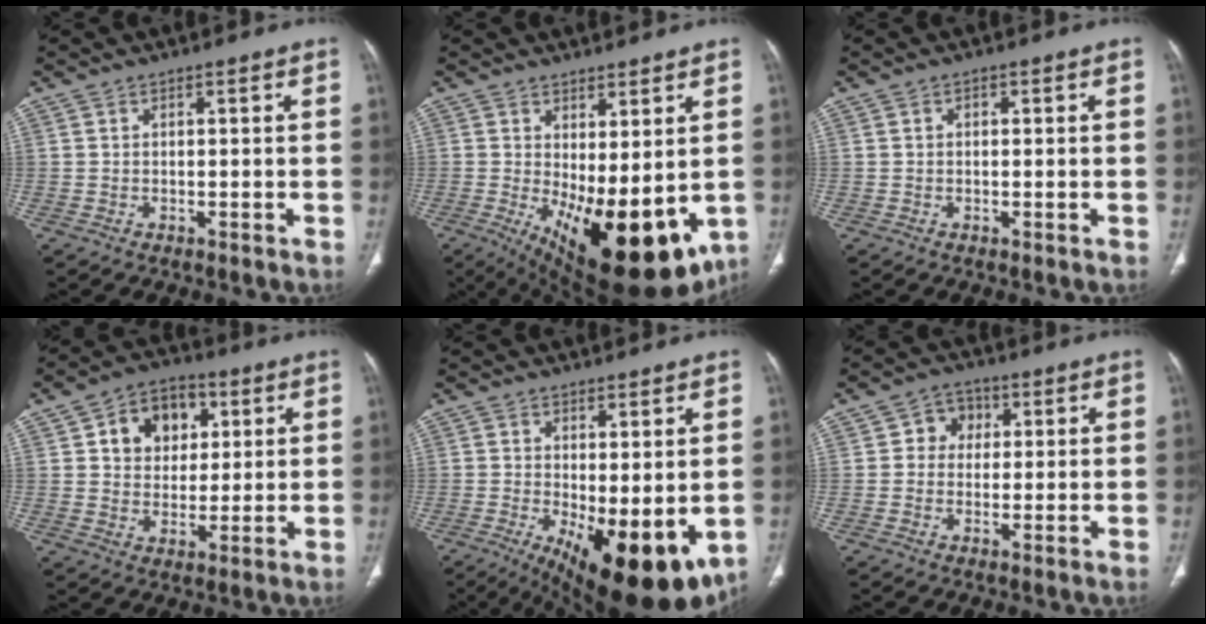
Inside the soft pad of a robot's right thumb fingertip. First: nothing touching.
{"total": 18.9, "force": [-3.1, 8.0, 16.9], "torque": [-0.230, -0.028, -0.015]}
{"total": 0.9, "force": [0.2, 0.6, 0.6], "torque": [-0.006, 0.002, 0.002]}
{"total": 10.8, "force": [3.5, 8.3, 5.9], "torque": [-0.048, -0.004, 0.056]}
{"total": 16.4, "force": [-4.1, 6.6, 14.5], "torque": [-0.194, -0.026, -0.037]}
{"total": 5.0, "force": [1.0, 4.4, 2.0], "torque": [0.002, 0.007, 0.008]}